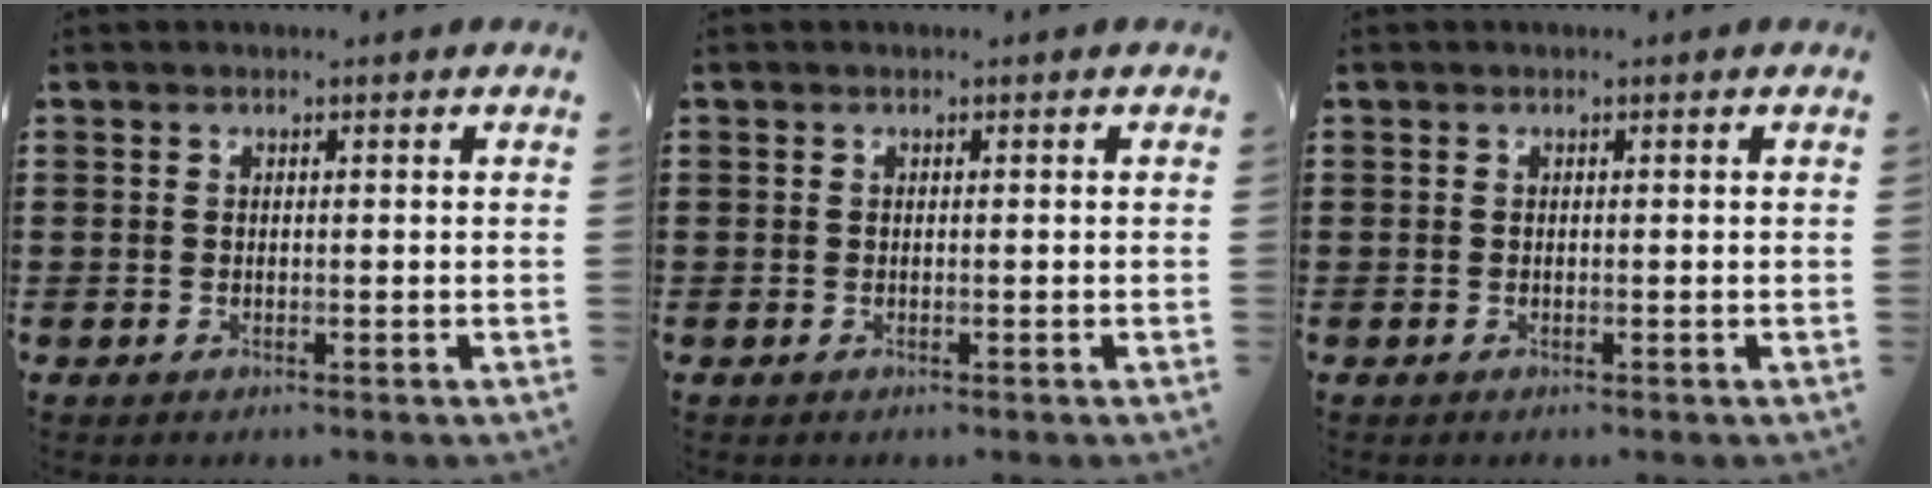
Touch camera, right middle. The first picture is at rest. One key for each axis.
{"total": 0.0}
{"total": 0.0}